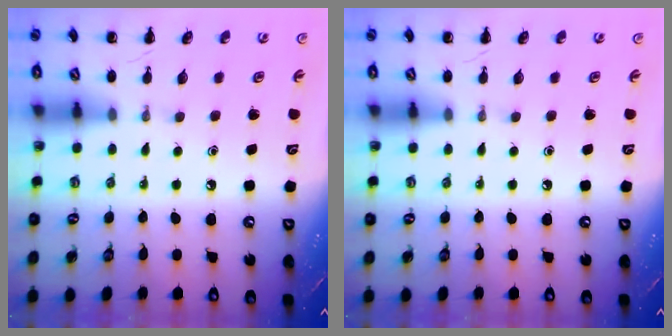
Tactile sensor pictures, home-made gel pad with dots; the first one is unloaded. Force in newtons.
{"total": 0.0}